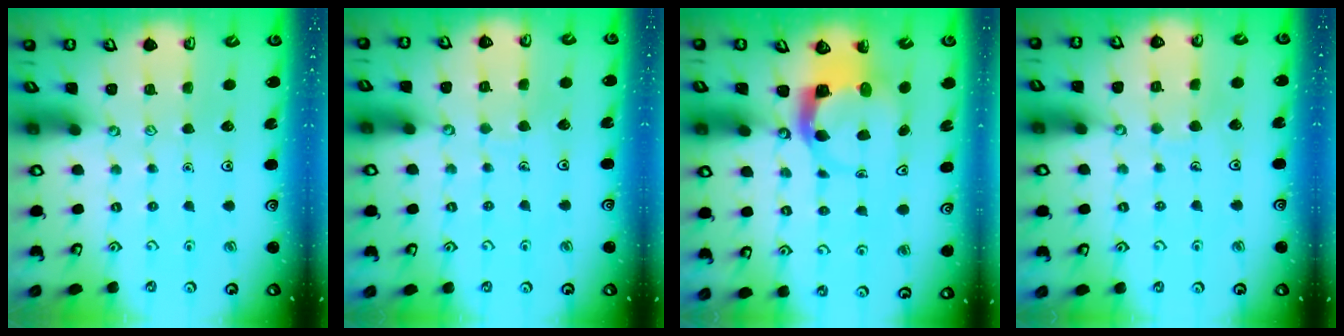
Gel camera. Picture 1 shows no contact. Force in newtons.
{"total": 3.6, "press": 3.5, "slide": 0.3}
{"total": 5.3, "press": 5.3, "slide": 0.6}
{"total": 3.5, "press": 3.5, "slide": 0.2}